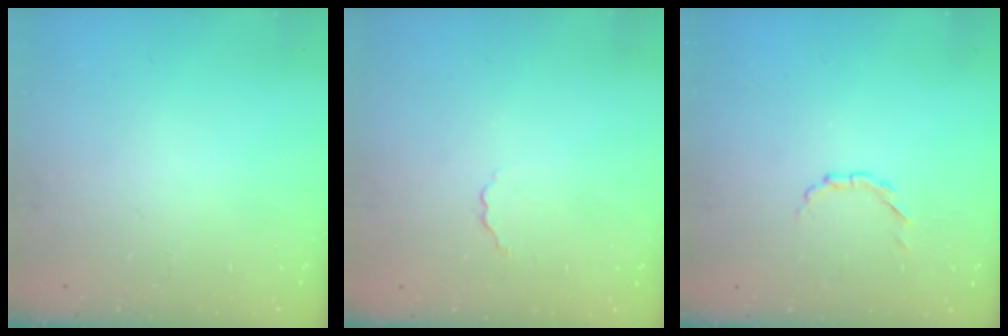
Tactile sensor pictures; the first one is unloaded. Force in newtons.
{"total": 2.4, "press": 2.3, "slide": 0.7}
{"total": 2.9, "press": 2.7, "slide": 1.1}